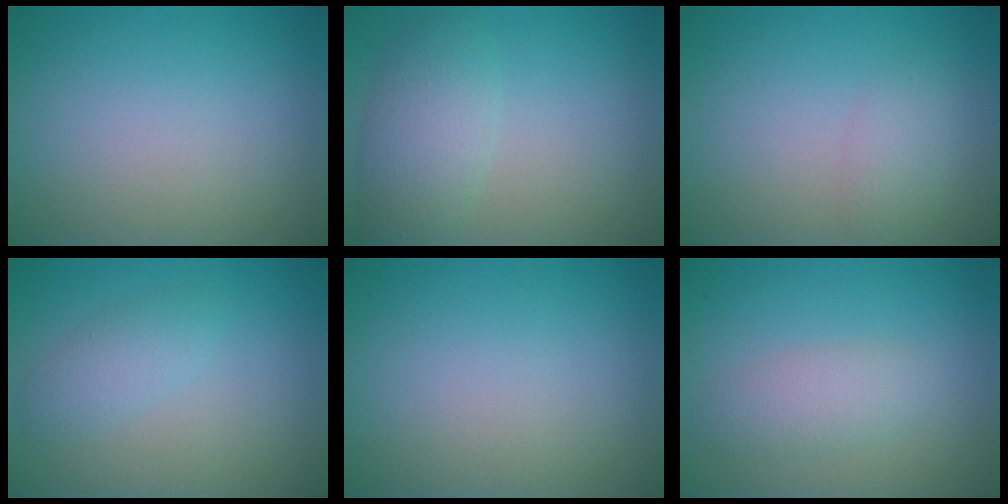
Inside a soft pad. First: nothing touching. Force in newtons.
{"total": 4.0, "press": 4.0, "slide": 0.2}
{"total": 1.8, "press": 1.8, "slide": 0.1}
{"total": 1.9, "press": 1.9, "slide": 0.1}
{"total": 0.0}
{"total": 2.5, "press": 2.5, "slide": 0.1}